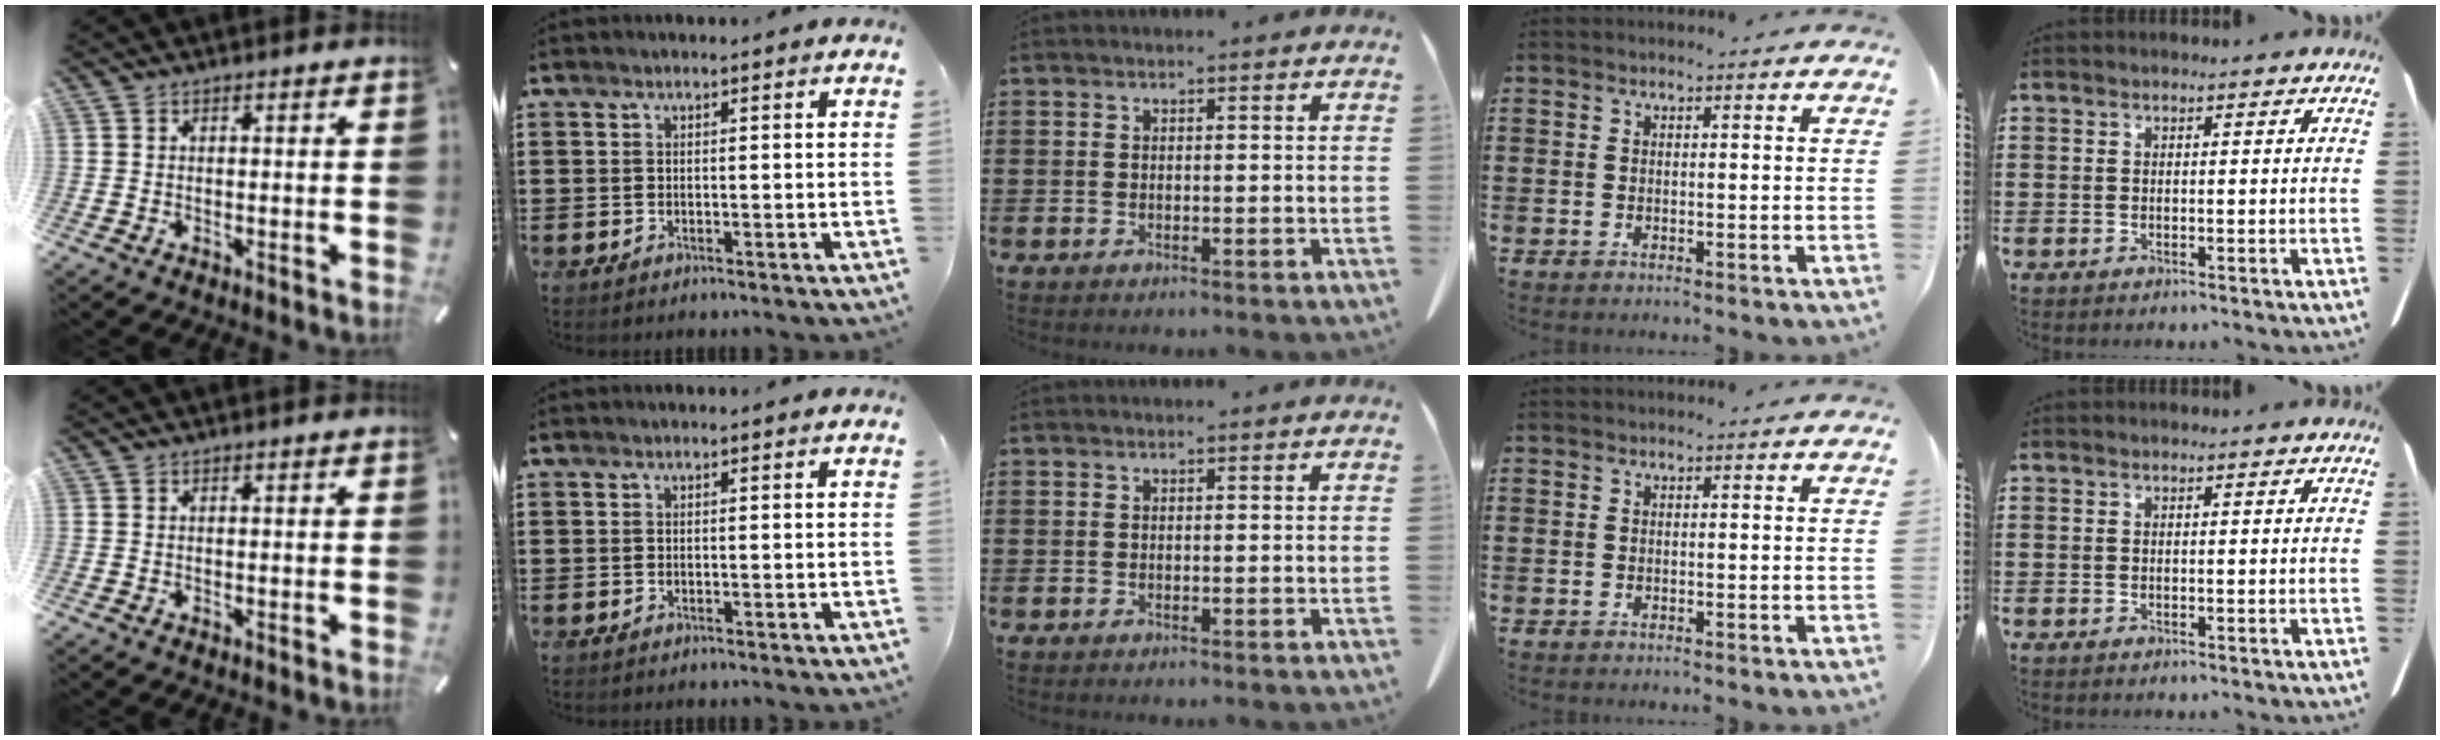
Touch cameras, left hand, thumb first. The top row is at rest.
{}